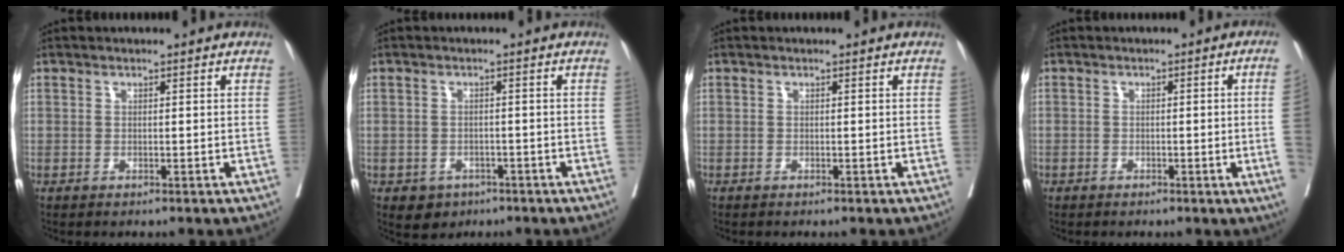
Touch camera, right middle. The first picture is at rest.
{"total": 3.1, "force": [-1.8, 2.5, 0.7], "torque": [-0.009, 0.004, -0.018]}
{"total": 0.0}
{"total": 3.9, "force": [-0.8, -0.8, 3.7], "torque": [-0.045, -0.002, -0.010]}